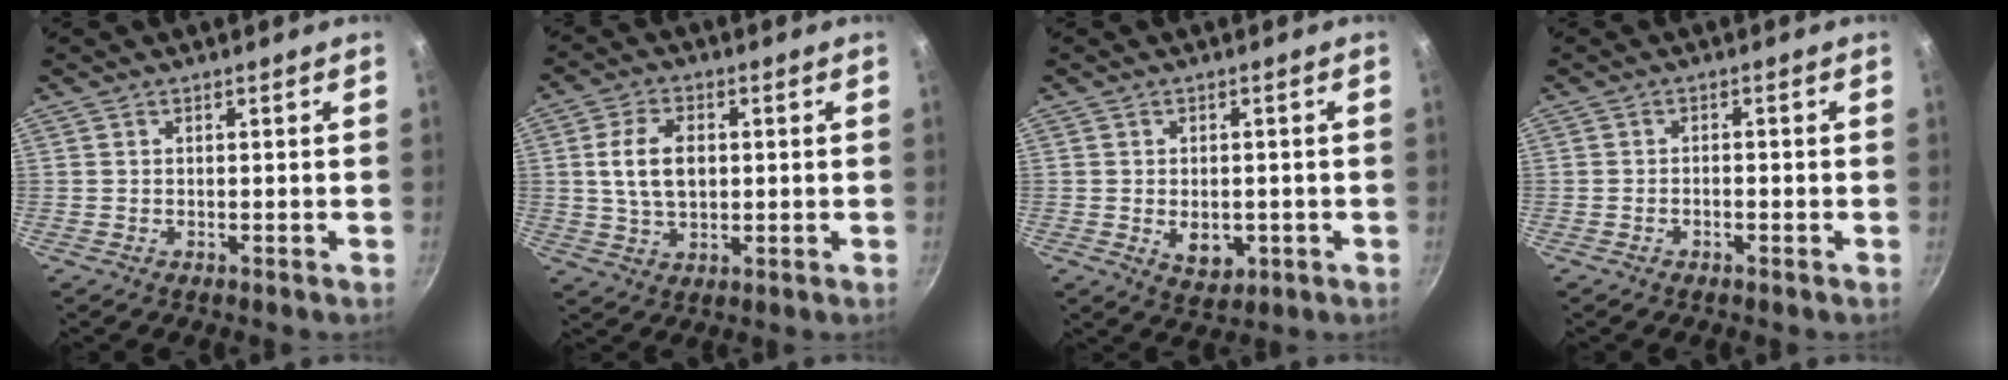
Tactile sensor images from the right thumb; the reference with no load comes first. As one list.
[{"total": 8.8, "force": [1.0, 5.5, 6.8], "torque": [-0.114, 0.005, 0.019]}, {"total": 5.4, "force": [-0.9, 3.8, 3.8], "torque": [-0.040, -0.005, -0.003]}, {"total": 1.1, "force": [-0.7, 0.6, 0.7], "torque": [-0.012, 0.009, -0.012]}]